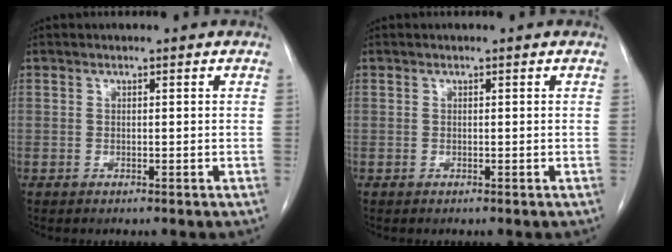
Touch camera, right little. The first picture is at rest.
{"total": 0.0}